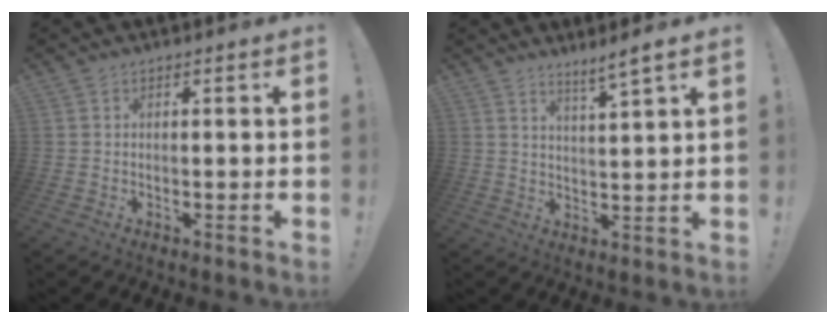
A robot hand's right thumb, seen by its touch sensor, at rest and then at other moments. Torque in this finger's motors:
{"motor_torque": [-0.23, 0.01, -0.20, 0.49, -0.03]}